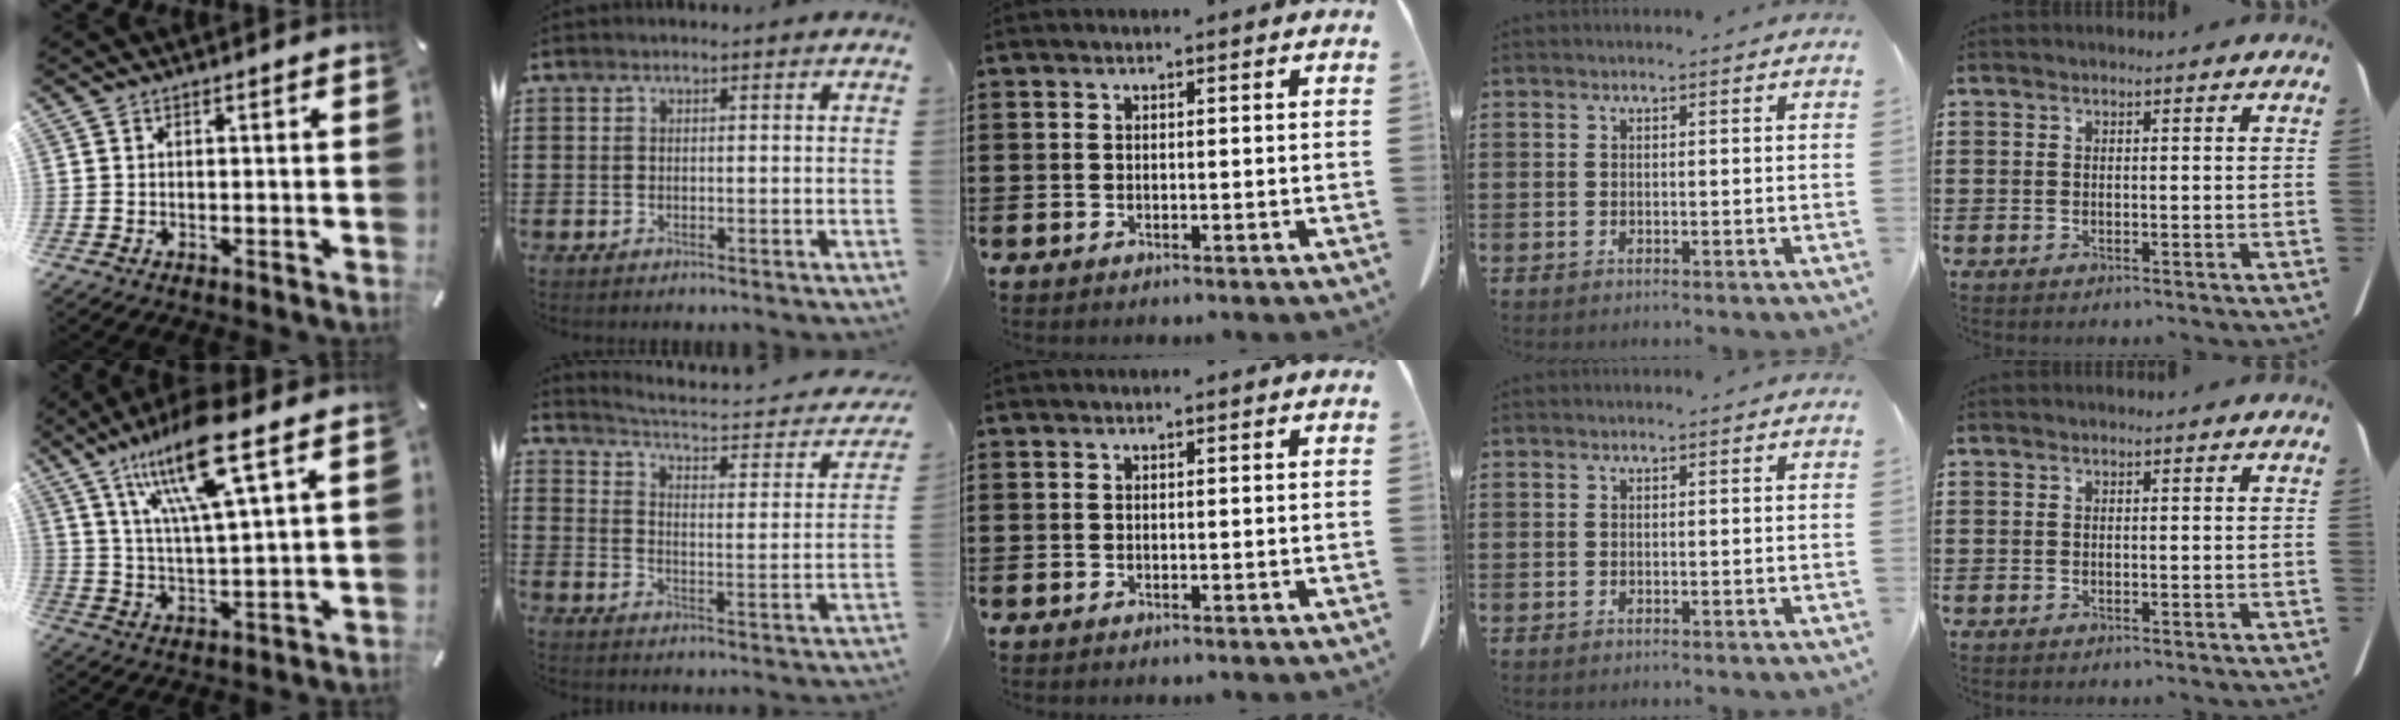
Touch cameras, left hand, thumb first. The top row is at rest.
{"thumb": {"total": 17.5, "force": [10.6, 3.6, 13.4], "torque": [-0.267, -0.035, 0.169]}, "index": {"total": 2.9, "force": [2.5, 0.5, 1.5], "torque": [-0.048, -0.025, 0.030]}}